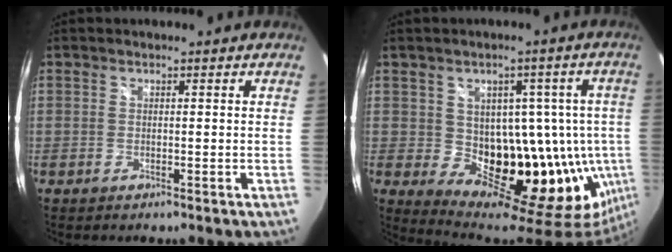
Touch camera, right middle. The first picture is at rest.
{"total": 20.4, "force": [0.2, 15.2, 13.7], "torque": [-0.183, 0.011, 0.040]}